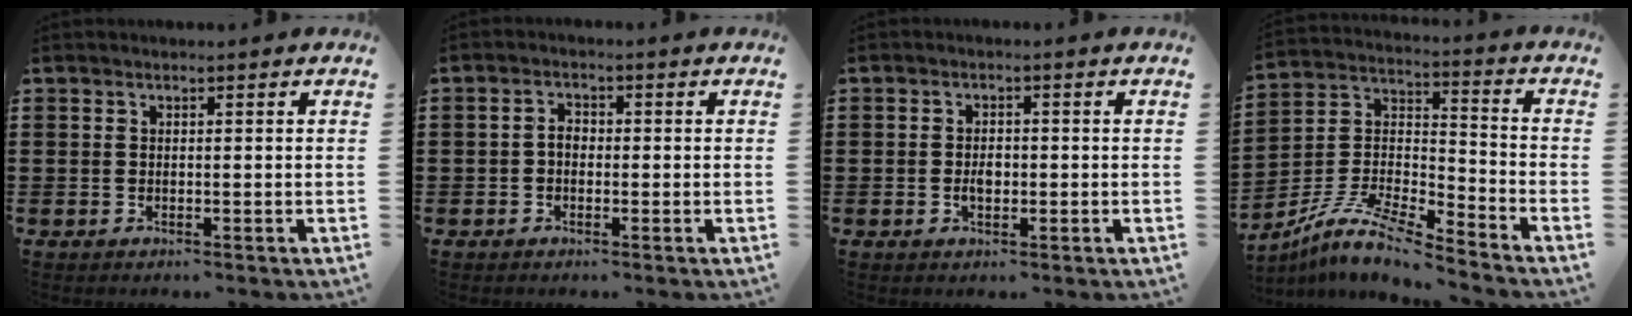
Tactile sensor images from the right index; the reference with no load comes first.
{"total": 2.0, "force": [-0.5, 1.2, 1.4], "torque": [-0.036, 0.001, -0.012]}
{"total": 2.2, "force": [-0.4, 1.2, 1.8], "torque": [-0.034, 0.003, -0.008]}
{"total": 9.4, "force": [-8.4, 0.9, 4.1], "torque": [-0.102, -0.001, -0.177]}